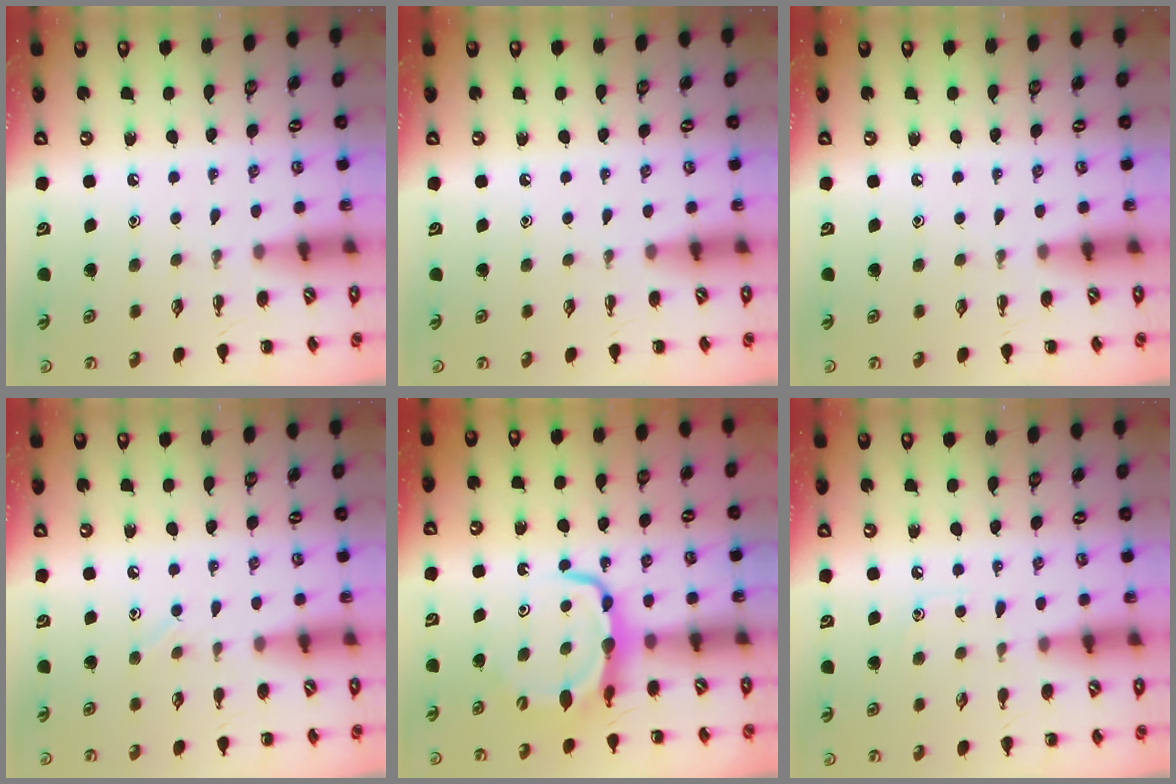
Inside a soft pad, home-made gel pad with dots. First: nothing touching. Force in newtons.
{"total": 0.0}
{"total": 0.0}
{"total": 5.1, "press": 4.9, "slide": 1.4}
{"total": 7.2, "press": 7.2, "slide": 0.4}
{"total": 6.5, "press": 6.1, "slide": 2.2}